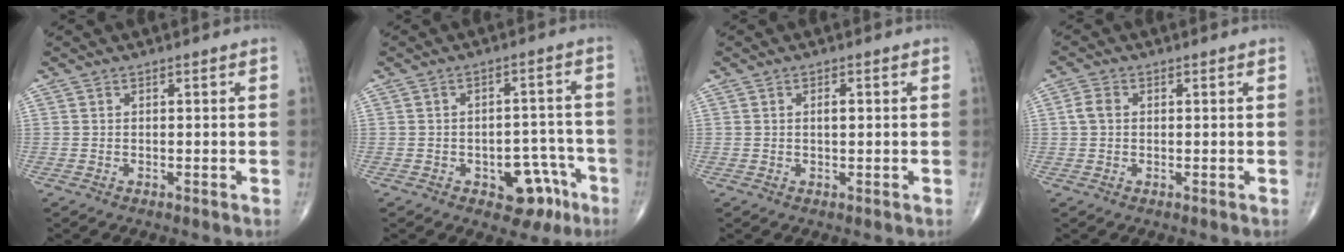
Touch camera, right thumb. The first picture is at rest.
{"total": 8.6, "force": [-4.3, 5.1, 5.4], "torque": [-0.031, 0.040, -0.050]}
{"total": 1.6, "force": [0.2, 0.8, 1.4], "torque": [-0.025, 0.002, 0.003]}
{"total": 2.7, "force": [0.3, 2.0, 1.7], "torque": [-0.038, 0.008, 0.004]}